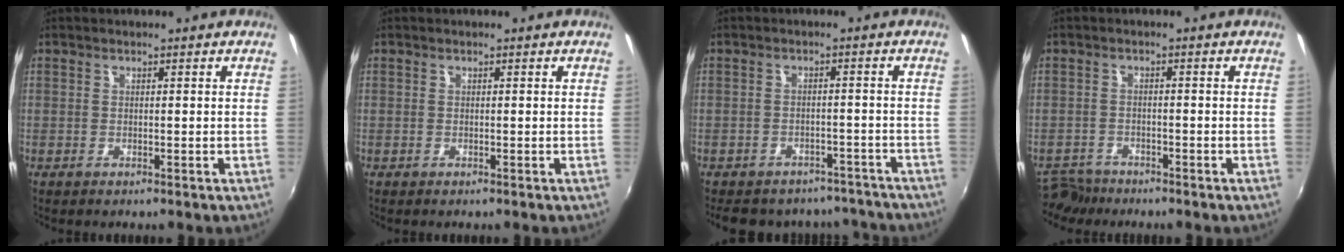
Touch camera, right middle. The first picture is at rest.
{"total": 0.0}
{"total": 15.7, "force": [-13.4, 6.9, 4.4], "torque": [-0.099, 0.020, -0.156]}
{"total": 4.8, "force": [-4.3, 2.0, 0.3], "torque": [-0.022, -0.006, -0.081]}